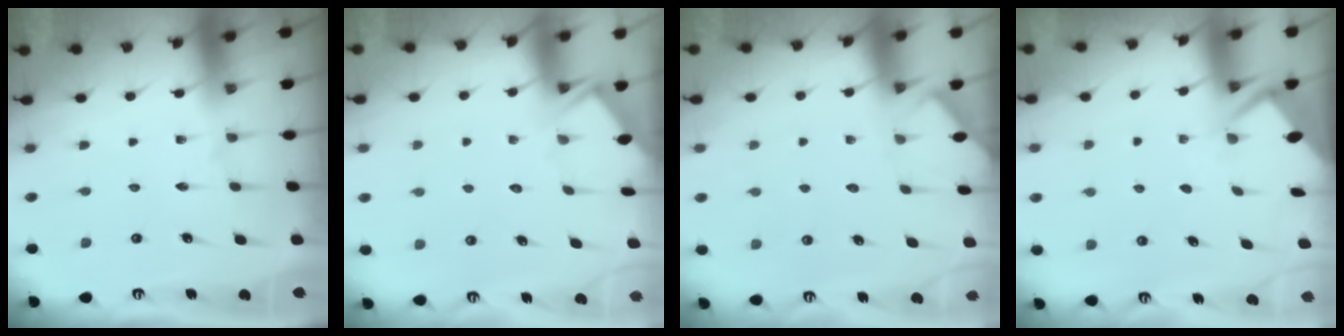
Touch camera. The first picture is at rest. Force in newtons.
{"total": 3.9, "press": 3.8, "slide": 0.4}
{"total": 1.9, "press": 1.9, "slide": 0.3}
{"total": 2.7, "press": 2.6, "slide": 0.3}